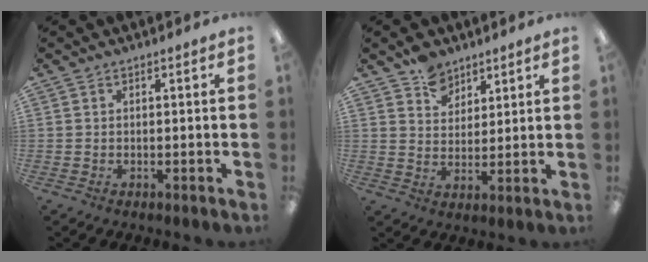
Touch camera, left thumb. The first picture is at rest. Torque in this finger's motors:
{"motor_torque": [0.57, 0.11, 0.53, -0.32, 0.00]}